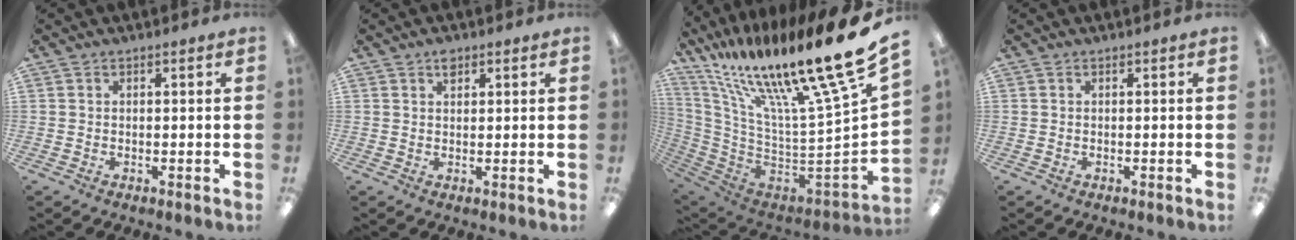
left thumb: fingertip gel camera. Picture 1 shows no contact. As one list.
[{"total": 2.0, "force": [1.4, 1.0, 1.1], "torque": [-0.009, -0.005, 0.021]}, {"total": 22.2, "force": [15.4, 2.0, 15.9], "torque": [-0.211, -0.158, 0.256]}, {"total": 0.0}]